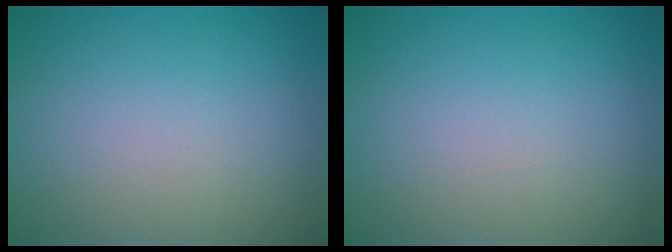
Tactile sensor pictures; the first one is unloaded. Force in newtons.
{"total": 0.0}